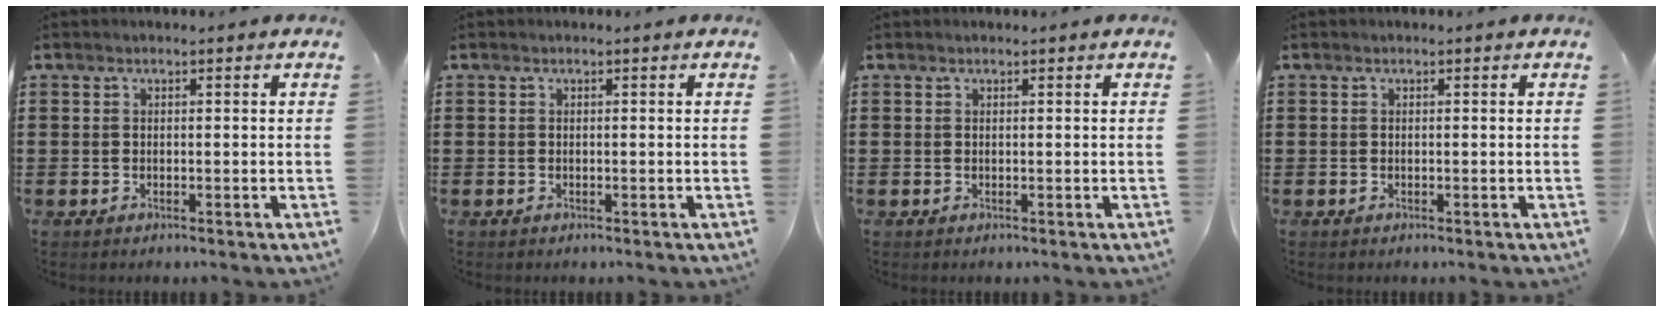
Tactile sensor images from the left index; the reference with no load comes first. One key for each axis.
{"total": 0.0}
{"total": 0.0}
{"total": 0.0}